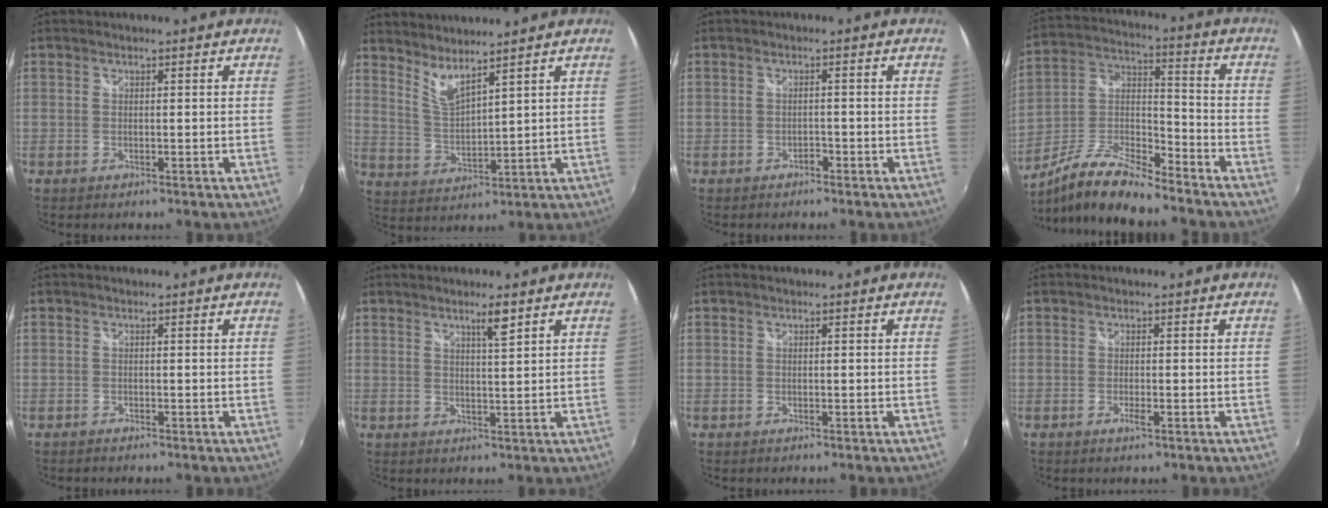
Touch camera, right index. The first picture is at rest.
{"total": 5.5, "force": [4.8, 0.4, 2.8], "torque": [-0.055, -0.010, 0.096]}
{"total": 1.2, "force": [-1.0, 0.6, 0.4], "torque": [-0.008, 0.000, -0.016]}
{"total": 13.8, "force": [-10.8, 2.9, 8.1], "torque": [-0.177, 0.001, -0.207]}
{"total": 0.7, "force": [-0.6, 0.2, 0.1], "torque": [-0.006, -0.004, -0.015]}
{"total": 3.3, "force": [2.1, 0.0, 2.4], "torque": [-0.040, -0.001, 0.036]}
{"total": 0.0}
{"total": 1.5, "force": [-0.7, 0.1, 1.3], "torque": [-0.026, -0.003, -0.013]}